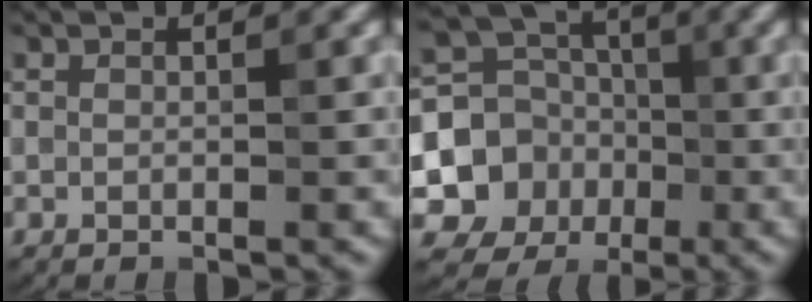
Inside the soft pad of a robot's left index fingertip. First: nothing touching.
{"total": 7.0, "force": [-1.5, 6.4, 2.4], "torque": [-0.039, -0.004, -0.046]}